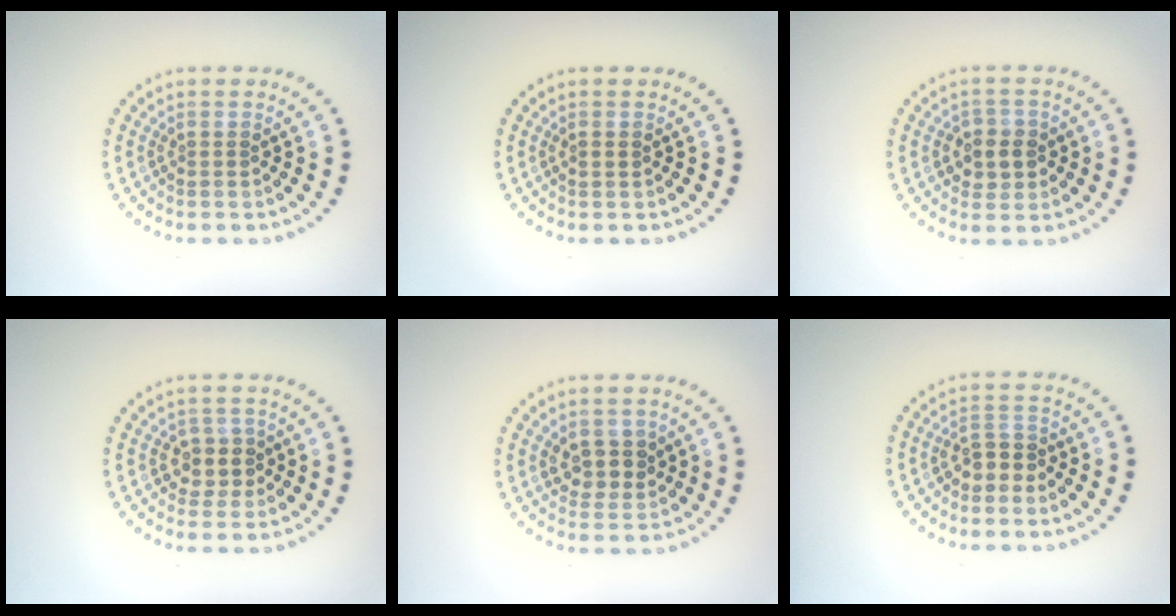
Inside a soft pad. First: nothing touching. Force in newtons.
{"total": 0.8, "press": 0.8, "slide": 0.1}
{"total": 2.7, "press": 2.6, "slide": 0.8}
{"total": 2.3, "press": 2.0, "slide": 1.0}
{"total": 2.8, "press": 2.7, "slide": 0.9}
{"total": 2.4, "press": 2.2, "slide": 0.9}